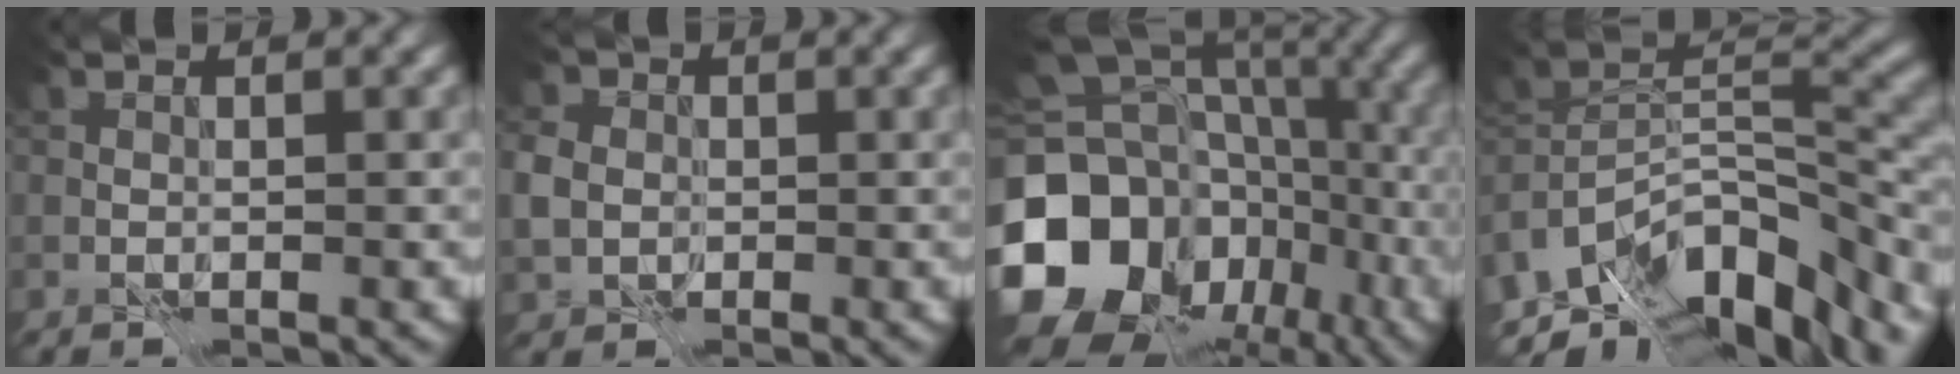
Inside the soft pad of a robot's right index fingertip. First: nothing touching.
{"total": 3.5, "force": [-0.4, 3.1, 1.6], "torque": [-0.049, -0.004, -0.012]}
{"total": 22.1, "force": [-7.4, 18.9, 8.8], "torque": [-0.183, -0.029, -0.134]}
{"total": 12.6, "force": [-6.7, 6.4, 8.5], "torque": [-0.162, 0.007, -0.108]}